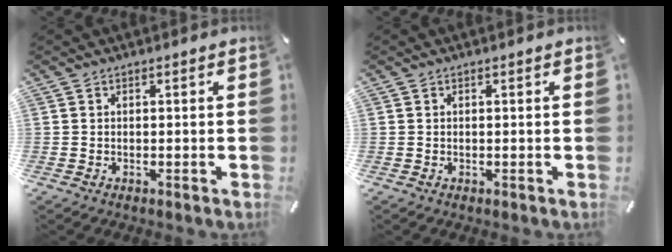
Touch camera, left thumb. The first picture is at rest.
{"total": 0.0}